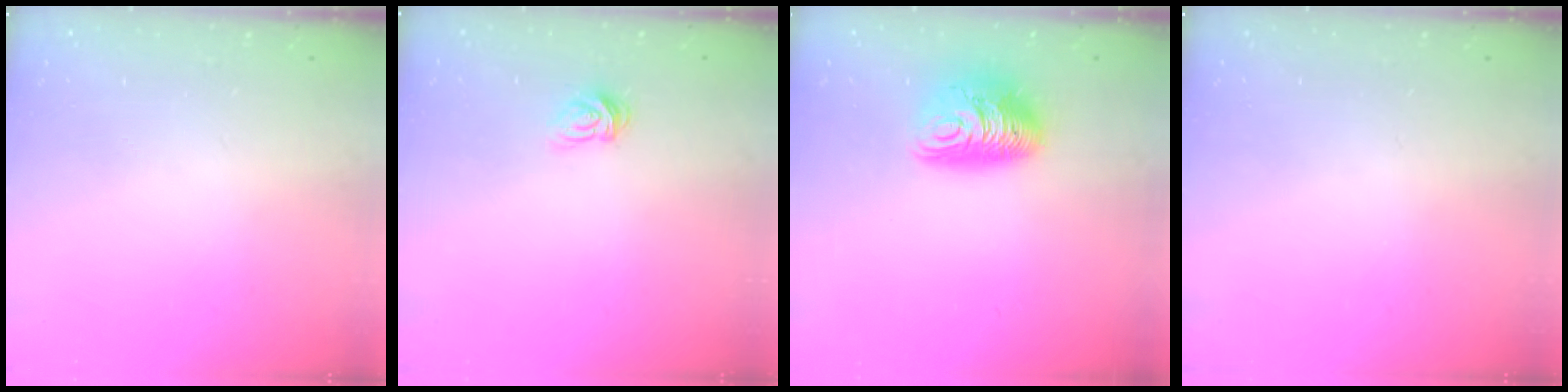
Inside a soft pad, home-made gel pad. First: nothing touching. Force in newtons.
{"total": 5.5, "press": 5.5, "slide": 0.6}
{"total": 11.0, "press": 11.0, "slide": 0.7}
{"total": 0.0}